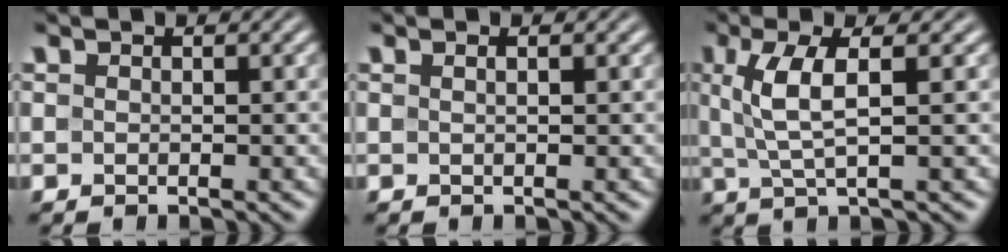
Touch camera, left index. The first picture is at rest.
{"total": 1.2, "force": [0.5, 0.4, 1.0], "torque": [-0.007, -0.001, -0.001]}
{"total": 4.1, "force": [1.0, 0.9, 3.9], "torque": [-0.088, 0.003, 0.024]}